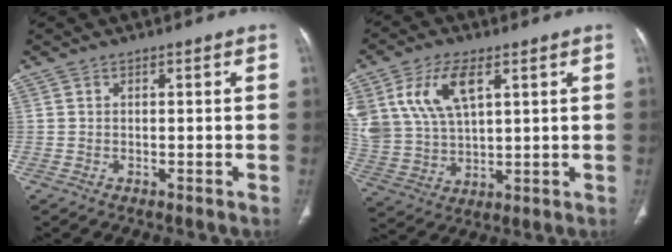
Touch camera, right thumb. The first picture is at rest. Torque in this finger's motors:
{"motor_torque": [0.21, 0.24, 0.70, 0.16, 0.22]}